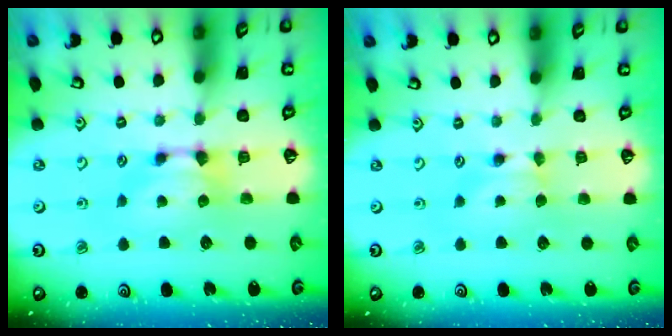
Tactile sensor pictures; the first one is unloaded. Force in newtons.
{"total": 0.0}